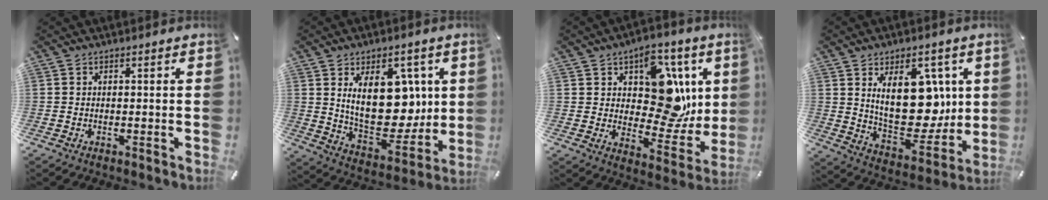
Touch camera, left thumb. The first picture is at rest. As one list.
[{"total": 18.5, "force": [4.6, 11.4, 13.8], "torque": [-0.223, -0.029, 0.086]}, {"total": 16.2, "force": [4.4, 11.4, 10.6], "torque": [-0.123, -0.039, 0.083]}, {"total": 18.3, "force": [5.3, 10.8, 13.8], "torque": [-0.217, -0.035, 0.093]}]